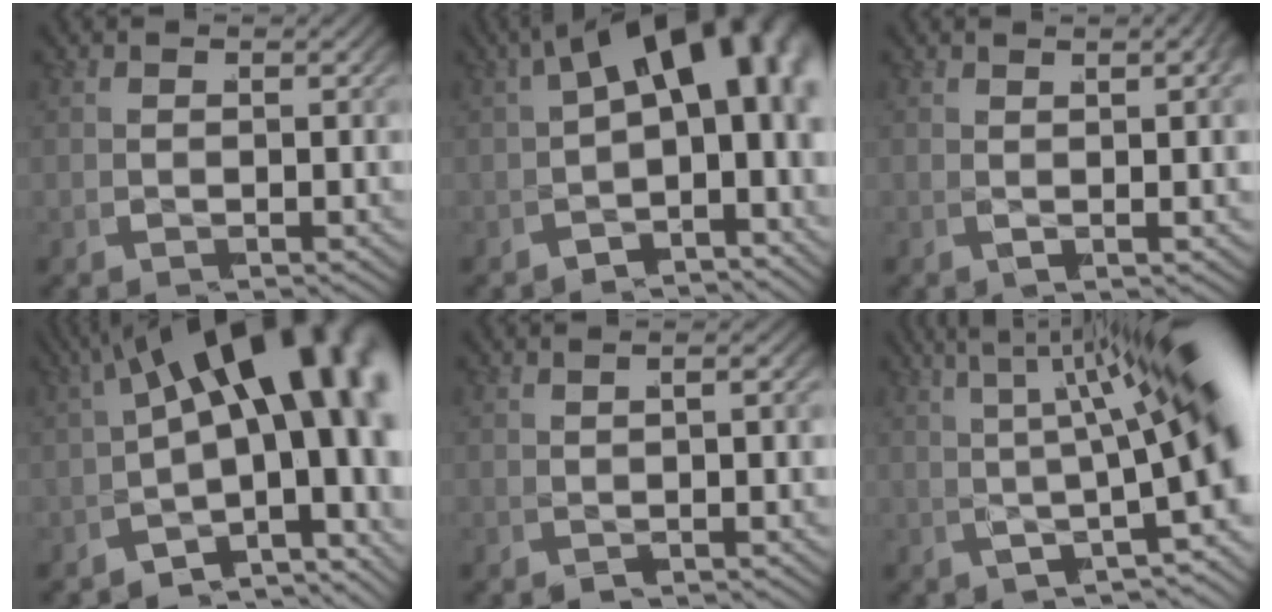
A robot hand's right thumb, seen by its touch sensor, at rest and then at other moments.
{"total": 11.7, "force": [0.7, 6.7, 9.6], "torque": [-0.124, 0.007, -0.005]}
{"total": 3.7, "force": [1.4, 1.2, 3.2], "torque": [-0.032, 0.014, 0.012]}
{"total": 16.4, "force": [-0.7, 9.7, 13.2], "torque": [-0.181, -0.019, -0.025]}
{"total": 2.8, "force": [0.3, 1.5, 2.4], "torque": [-0.035, 0.005, -0.001]}
{"total": 9.5, "force": [1.0, 3.6, 8.7], "torque": [-0.103, 0.020, 0.004]}